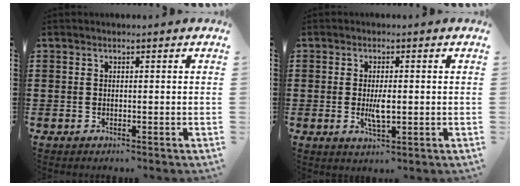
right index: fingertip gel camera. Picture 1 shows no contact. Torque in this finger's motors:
{"motor_torque": [1.20, 0.94, 0.47, 0.12]}